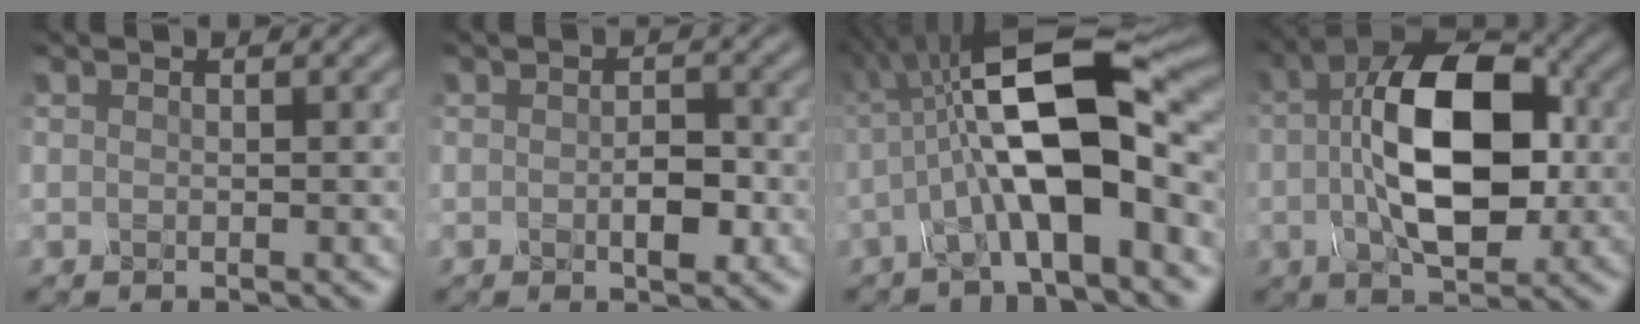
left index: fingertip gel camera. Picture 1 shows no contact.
{"total": 2.5, "force": [-0.8, 1.3, 2.0], "torque": [-0.033, -0.009, -0.013]}
{"total": 12.2, "force": [-1.2, 3.9, 11.5], "torque": [-0.193, 0.015, -0.028]}
{"total": 11.3, "force": [0.4, 5.9, 9.6], "torque": [-0.155, 0.011, -0.002]}